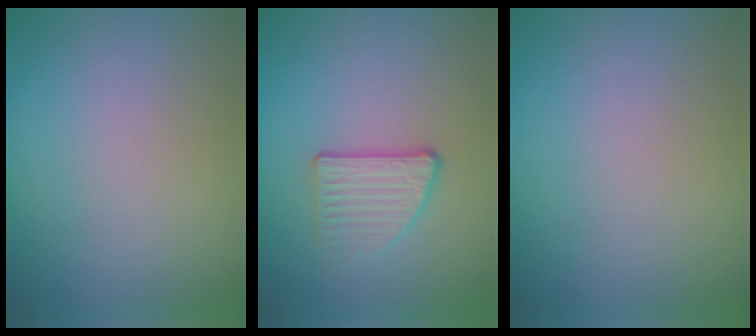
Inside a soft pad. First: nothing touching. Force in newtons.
{"total": 2.8, "press": 2.3, "slide": 1.5}
{"total": 0.0}